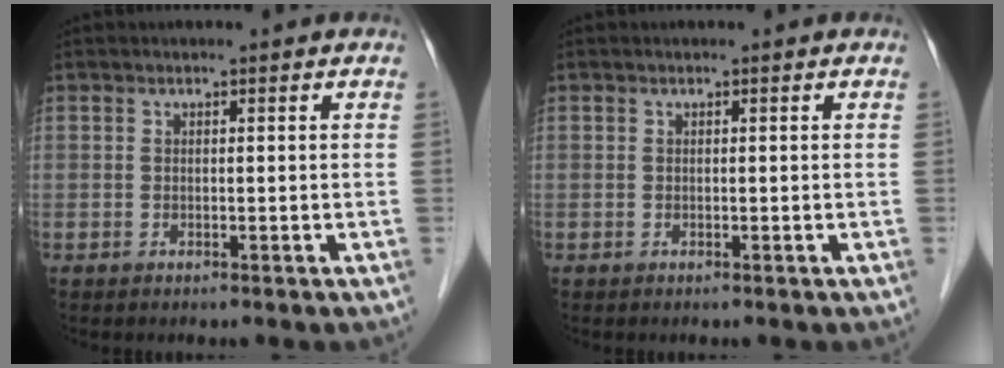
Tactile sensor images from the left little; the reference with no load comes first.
{"total": 0.0}